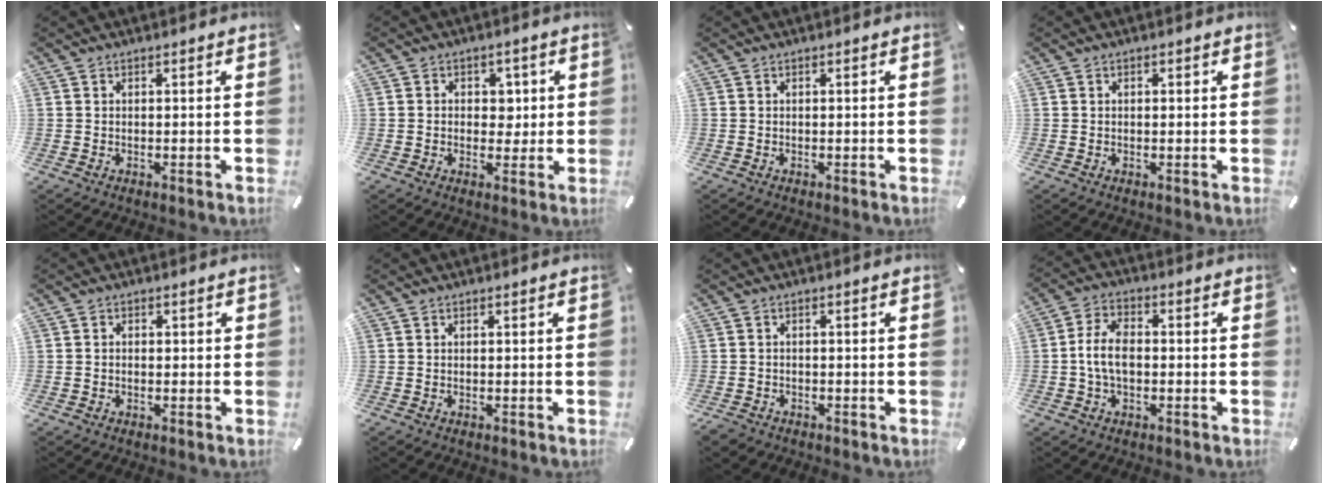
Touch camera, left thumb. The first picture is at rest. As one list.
[{"total": 5.6, "force": [0.3, 4.4, 3.3], "torque": [-0.038, 0.000, -0.002]}, {"total": 0.0}, {"total": 0.8, "force": [0.1, 0.6, 0.5], "torque": [-0.011, 0.004, 0.000]}, {"total": 1.3, "force": [-0.5, 1.0, 0.5], "torque": [-0.010, 0.004, -0.012]}, {"total": 0.0}, {"total": 2.0, "force": [-1.4, 1.4, 0.5], "torque": [-0.015, 0.005, -0.032]}, {"total": 7.6, "force": [-1.0, 4.8, 5.9], "torque": [-0.122, 0.010, -0.019]}]